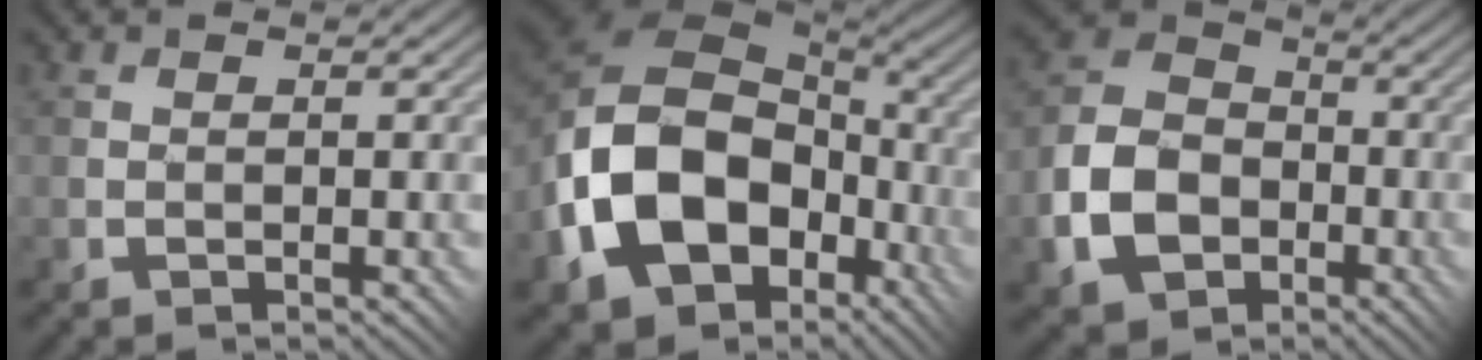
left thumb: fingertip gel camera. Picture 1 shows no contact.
{"total": 17.2, "force": [-4.6, 12.3, 11.1], "torque": [-0.247, -0.031, -0.071]}
{"total": 9.7, "force": [-3.3, 7.5, 5.2], "torque": [-0.130, -0.015, -0.074]}